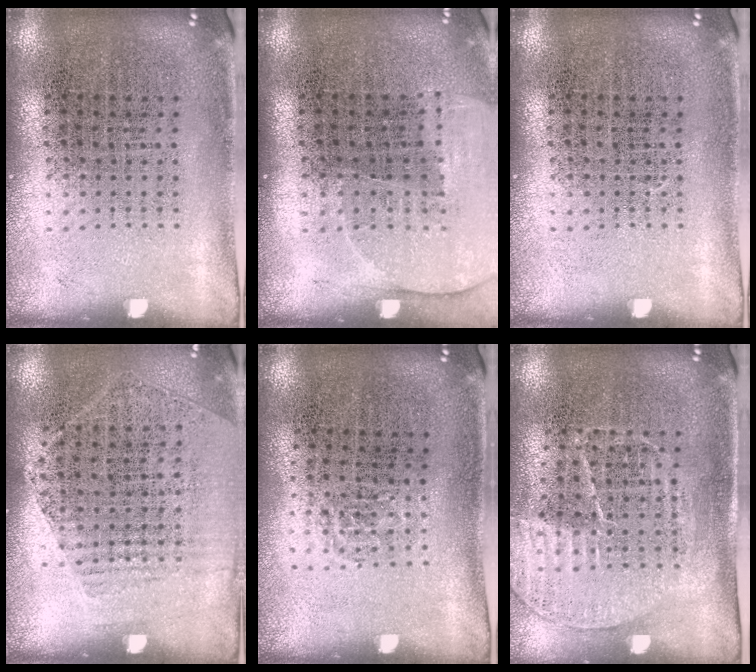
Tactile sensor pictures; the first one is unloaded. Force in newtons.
{"total": 1.4, "press": 1.3, "slide": 0.5}
{"total": 0.0}
{"total": 1.2, "press": 1.0, "slide": 0.7}
{"total": 0.5, "press": 0.4, "slide": 0.4}
{"total": 1.3, "press": 1.3, "slide": 0.2}